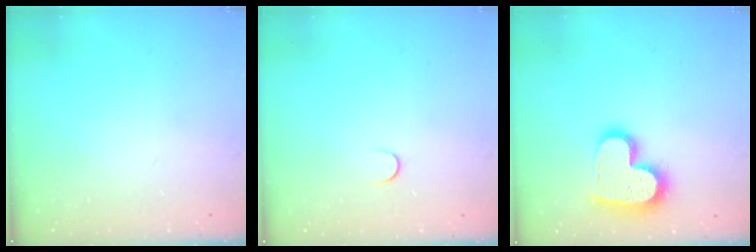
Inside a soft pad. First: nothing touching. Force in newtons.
{"total": 3.9, "press": 3.9, "slide": 0.5}
{"total": 16.7, "press": 16.7, "slide": 1.0}